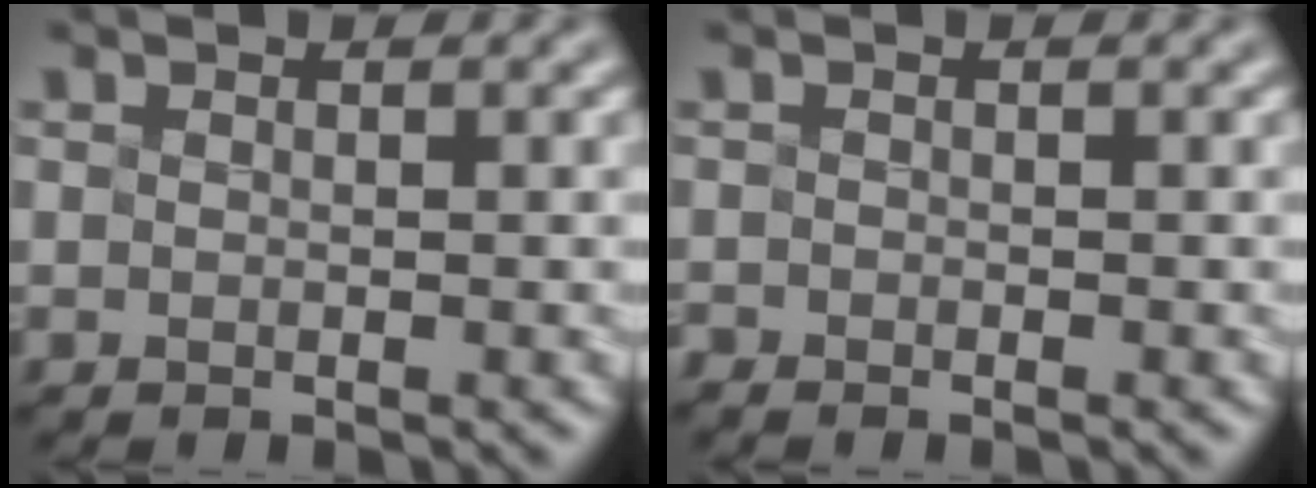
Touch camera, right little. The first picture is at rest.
{"total": 1.1, "force": [-1.0, -0.3, -0.2], "torque": [0.002, -0.012, -0.012]}